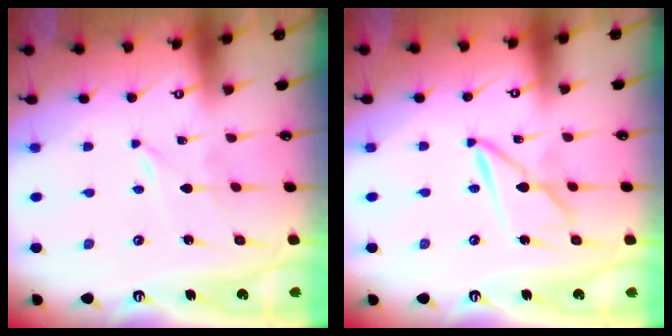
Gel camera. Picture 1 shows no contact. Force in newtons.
{"total": 6.9, "press": 6.9, "slide": 0.5}